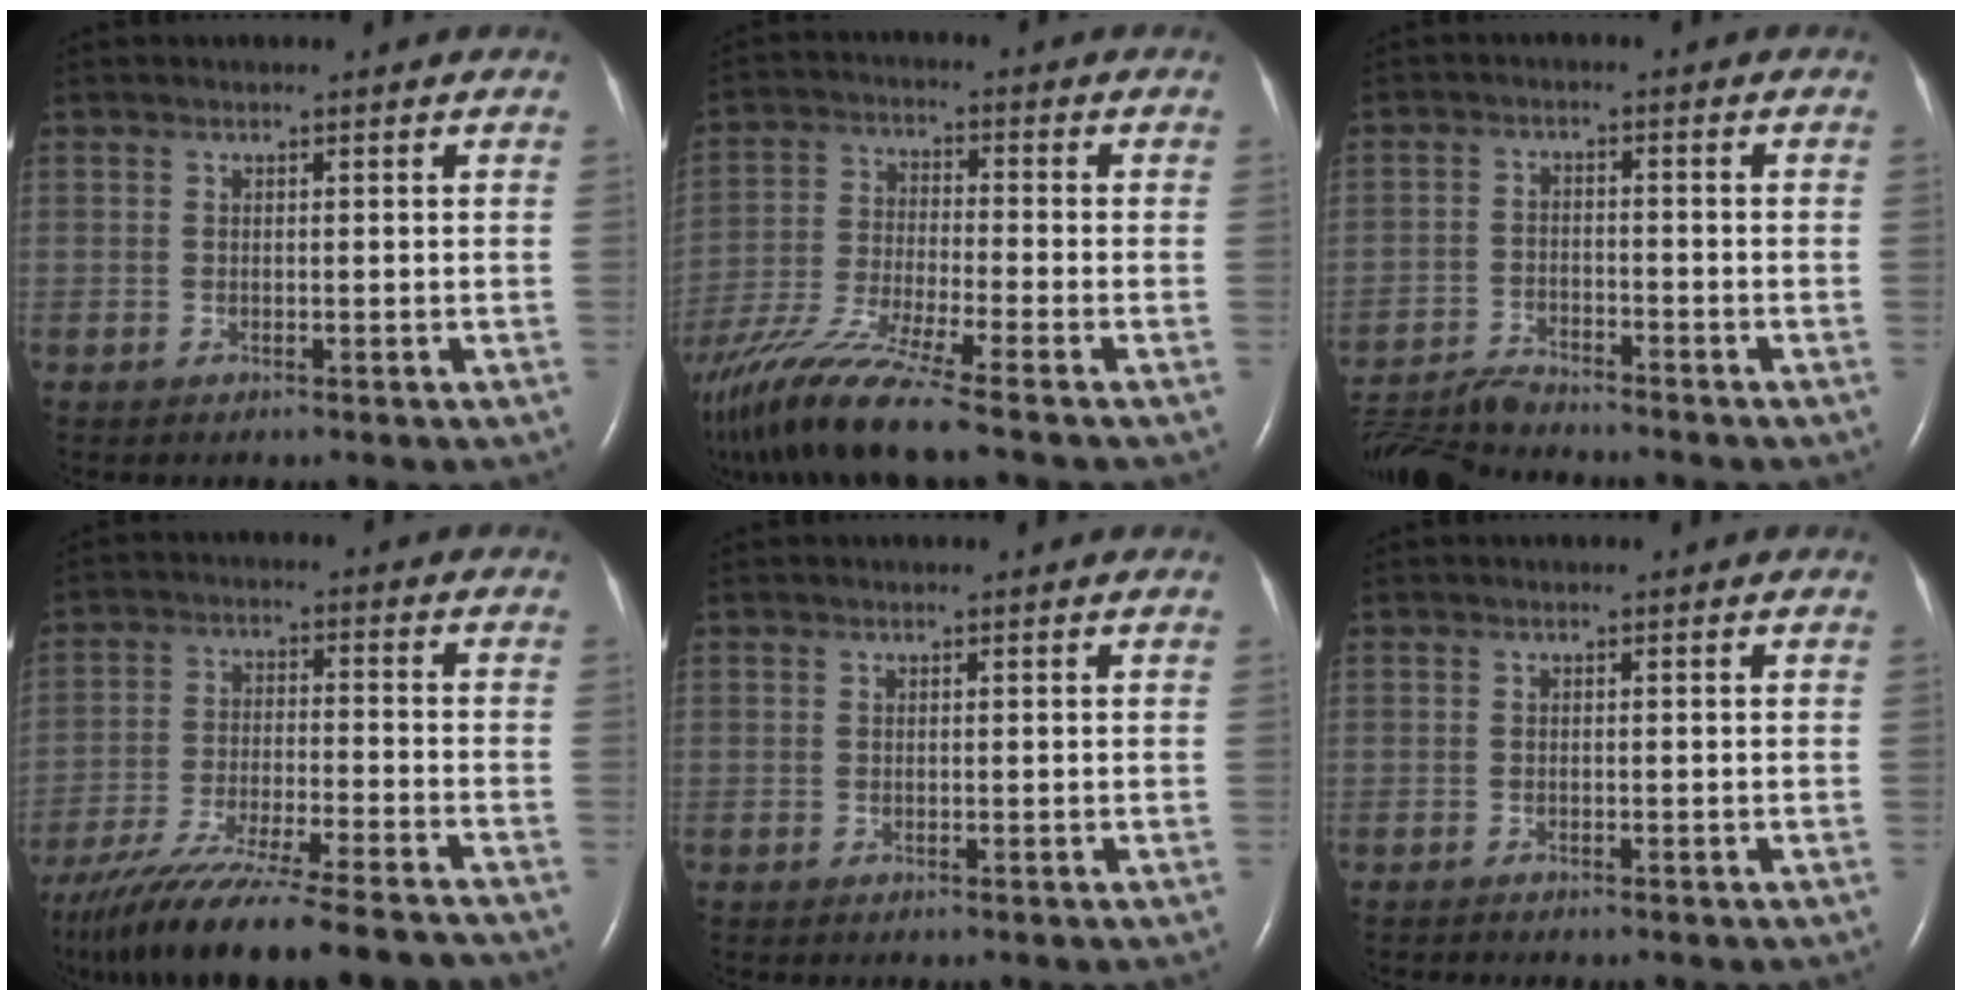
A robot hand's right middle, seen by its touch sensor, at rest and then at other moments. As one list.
[{"total": 13.7, "force": [-10.6, -0.7, 8.6], "torque": [-0.175, -0.038, -0.197]}, {"total": 8.4, "force": [-8.2, 0.3, 1.7], "torque": [-0.035, -0.012, -0.151]}, {"total": 19.6, "force": [-16.9, 0.7, 10.0], "torque": [-0.167, -0.043, -0.271]}, {"total": 0.0}, {"total": 0.5, "force": [-0.5, 0.0, -0.1], "torque": [-0.006, -0.004, -0.010]}]